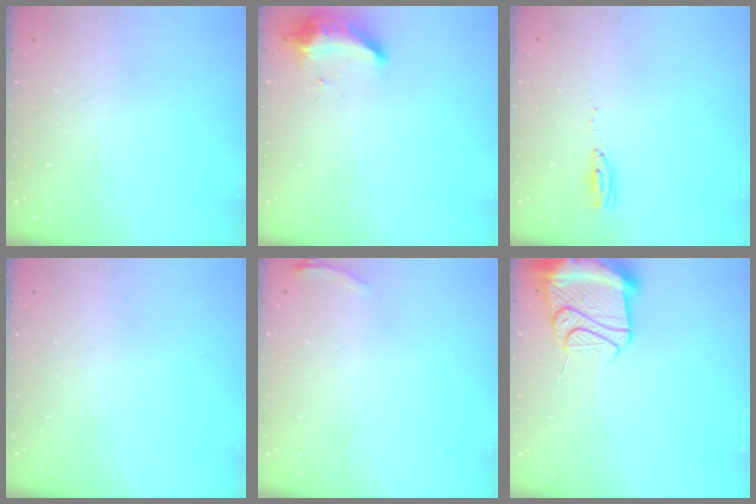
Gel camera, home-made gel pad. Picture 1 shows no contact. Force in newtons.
{"total": 9.1, "press": 8.8, "slide": 2.4}
{"total": 3.7, "press": 3.4, "slide": 1.4}
{"total": 0.0}
{"total": 5.0, "press": 4.7, "slide": 1.9}
{"total": 15.3, "press": 15.2, "slide": 1.8}